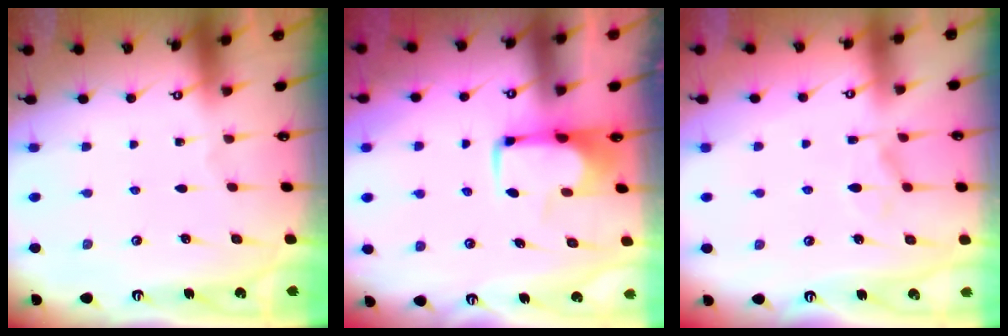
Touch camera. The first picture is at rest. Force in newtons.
{"total": 1.8, "press": 1.7, "slide": 0.4}
{"total": 1.4, "press": 0.3, "slide": 1.3}